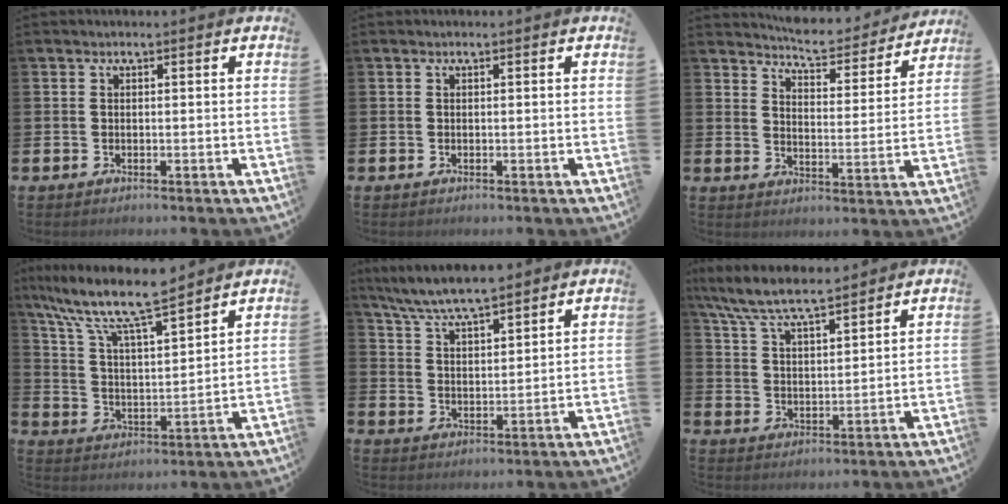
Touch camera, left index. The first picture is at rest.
{"total": 0.0}
{"total": 6.3, "force": [6.2, 0.8, 1.0], "torque": [-0.036, -0.047, 0.105]}
{"total": 10.1, "force": [8.9, 1.3, 4.6], "torque": [-0.130, -0.048, 0.155]}
{"total": 6.9, "force": [6.7, 0.5, 1.7], "torque": [-0.063, -0.030, 0.123]}
{"total": 7.3, "force": [6.9, 0.7, 2.3], "torque": [-0.076, -0.037, 0.125]}